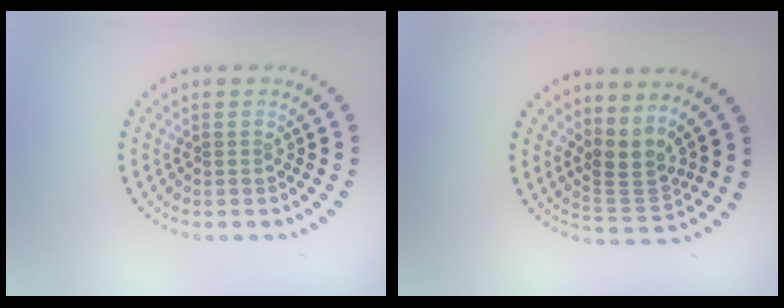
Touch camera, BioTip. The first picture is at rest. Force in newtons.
{"total": 2.8, "press": 1.9, "slide": 2.1}